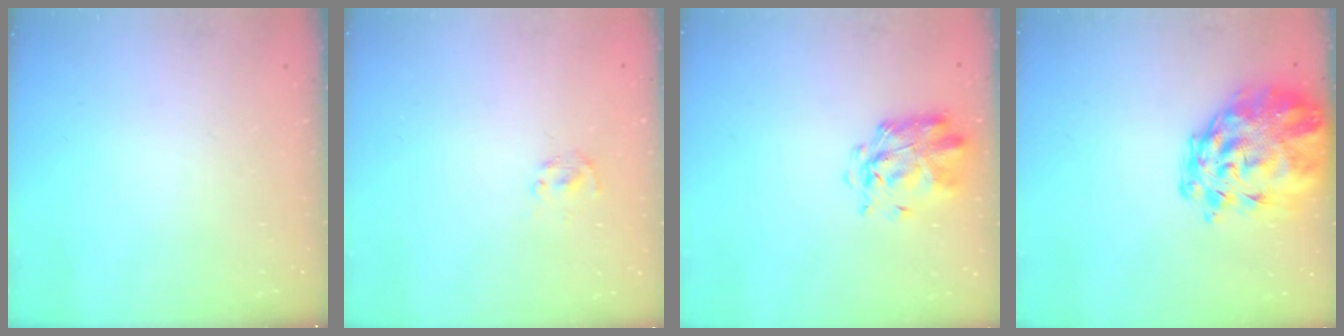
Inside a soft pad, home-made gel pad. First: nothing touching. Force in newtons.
{"total": 2.0, "press": 1.8, "slide": 0.7}
{"total": 3.0, "press": 2.9, "slide": 0.7}
{"total": 10.6, "press": 9.9, "slide": 3.7}